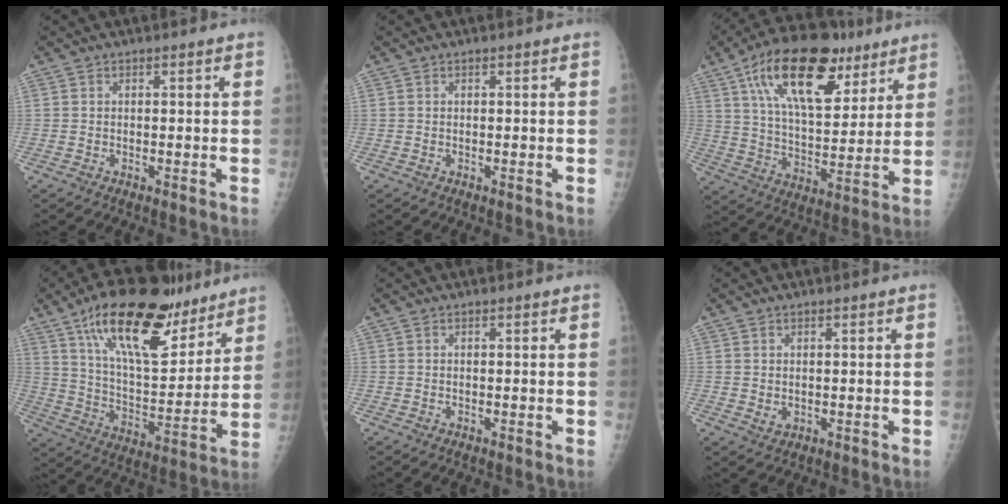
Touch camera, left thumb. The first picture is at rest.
{"total": 0.0}
{"total": 22.8, "force": [12.0, 11.0, 16.0], "torque": [-0.235, -0.026, 0.201]}
{"total": 24.3, "force": [15.7, 9.5, 15.9], "torque": [-0.222, -0.057, 0.263]}
{"total": 0.0}
{"total": 1.7, "force": [0.3, 1.2, 1.1], "torque": [-0.013, -0.005, 0.010]}